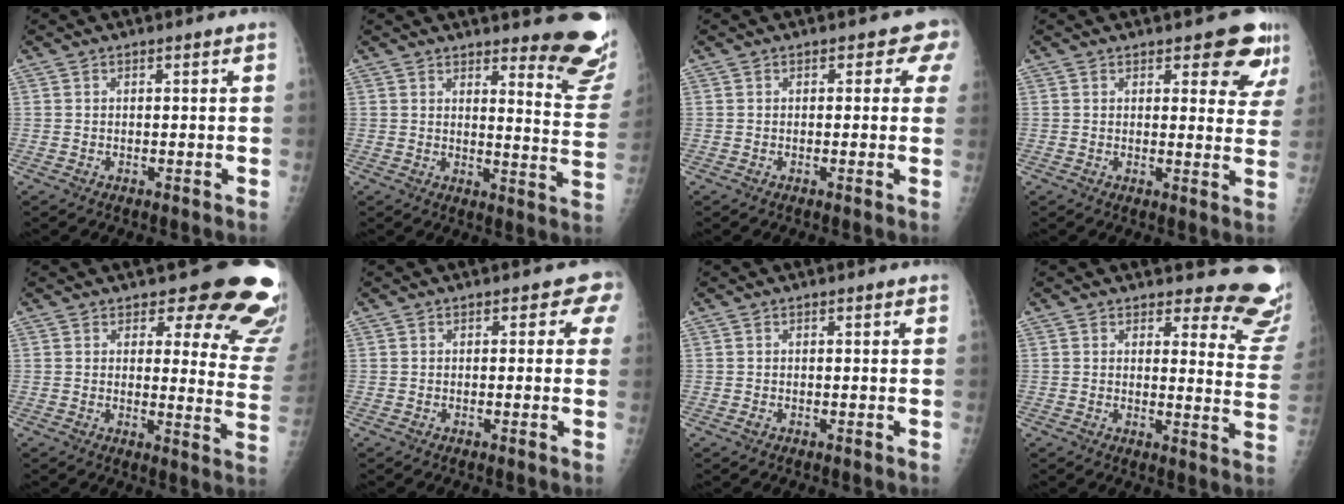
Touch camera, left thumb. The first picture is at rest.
{"total": 13.9, "force": [11.1, 2.9, 7.9], "torque": [-0.060, -0.097, 0.122]}
{"total": 3.7, "force": [1.7, 2.4, 2.2], "torque": [0.017, 0.000, 0.003]}
{"total": 8.0, "force": [5.4, 3.3, 4.9], "torque": [-0.018, -0.030, 0.057]}
{"total": 16.5, "force": [12.8, 6.3, 8.3], "torque": [-0.034, -0.092, 0.121]}
{"total": 3.0, "force": [1.2, 2.0, 1.9], "torque": [0.016, 0.004, 0.000]}
{"total": 0.6, "force": [0.0, 0.4, 0.4], "torque": [-0.004, 0.000, 0.001]}
{"total": 12.7, "force": [12.0, 3.4, 2.1], "torque": [0.025, -0.130, 0.103]}